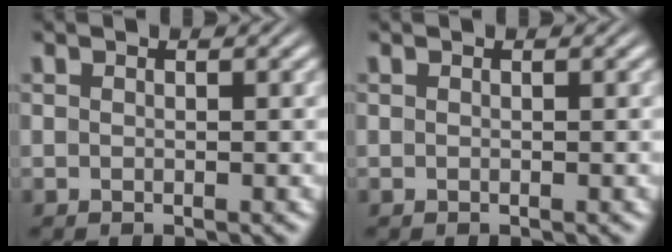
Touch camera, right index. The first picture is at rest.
{"total": 0.0}